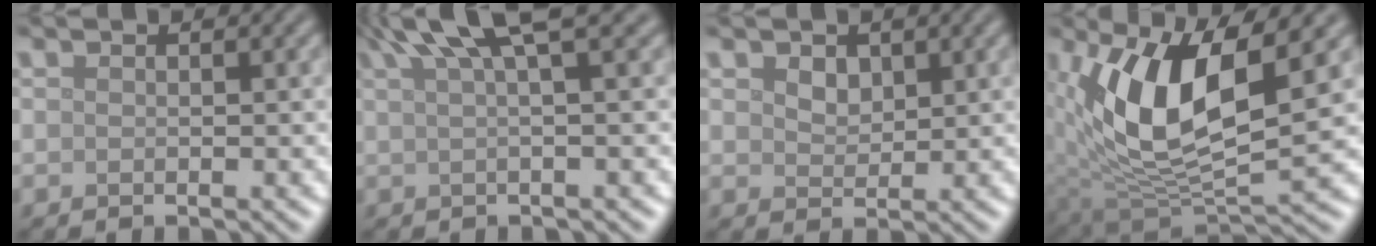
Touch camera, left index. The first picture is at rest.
{"total": 6.1, "force": [3.6, 1.1, 4.9], "torque": [-0.062, 0.020, 0.057]}
{"total": 1.6, "force": [0.9, 1.1, 0.8], "torque": [-0.017, -0.001, 0.019]}
{"total": 10.9, "force": [2.5, 4.7, 9.5], "torque": [-0.189, -0.009, 0.046]}